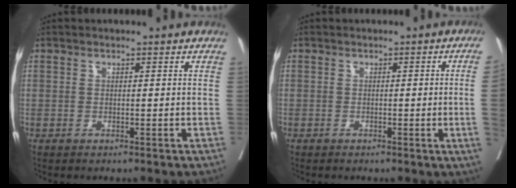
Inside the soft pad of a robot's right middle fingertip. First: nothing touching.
{"total": 4.3, "force": [-0.5, -1.6, 3.9], "torque": [-0.050, -0.009, -0.004]}